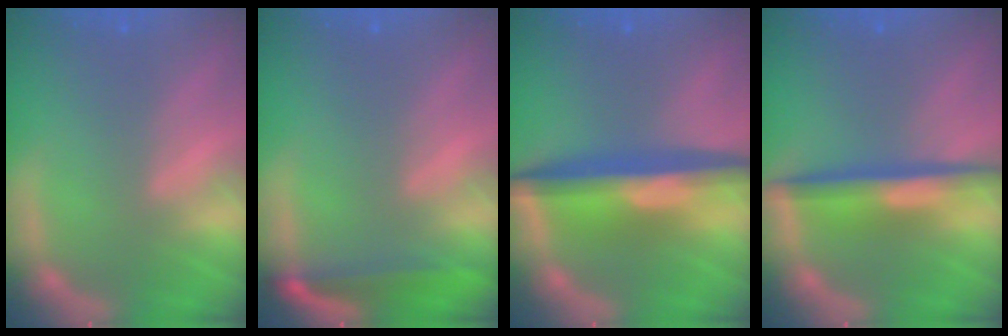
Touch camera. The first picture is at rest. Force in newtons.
{"total": 4.4}
{"total": 8.0}
{"total": 5.0}